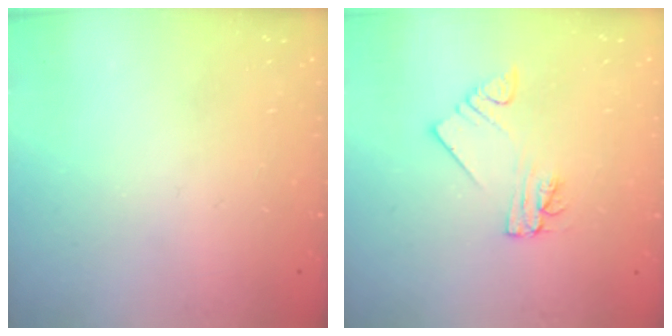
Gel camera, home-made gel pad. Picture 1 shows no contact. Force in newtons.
{"total": 2.2, "press": 2.2, "slide": 0.1}